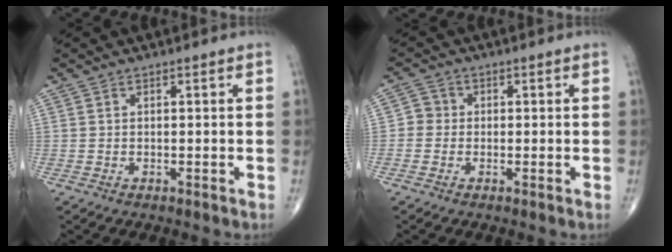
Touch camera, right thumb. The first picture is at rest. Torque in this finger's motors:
{"motor_torque": [-0.20, 0.06, 0.12, -0.08, 0.02]}